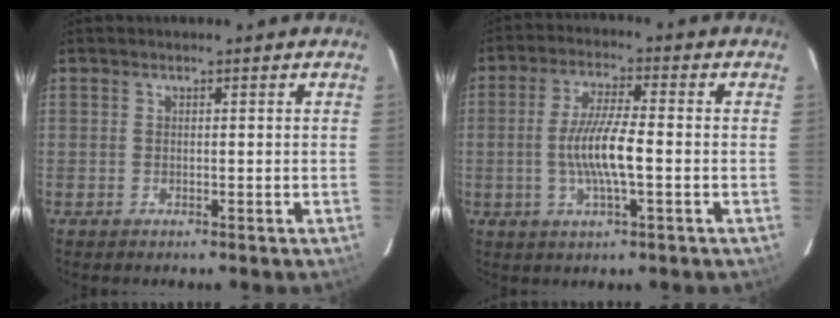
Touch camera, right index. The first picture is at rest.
{"total": 8.5, "force": [-1.6, 1.2, 8.3], "torque": [-0.160, -0.002, -0.031]}